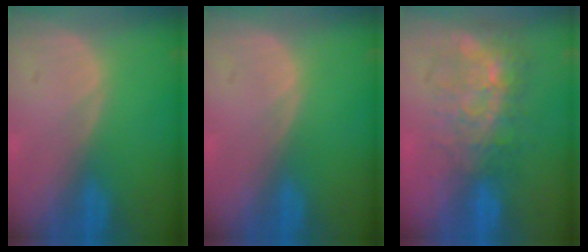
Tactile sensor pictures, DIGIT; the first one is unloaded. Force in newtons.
{"total": 0.0}
{"total": 9.0, "press": 7.6, "slide": 4.8}